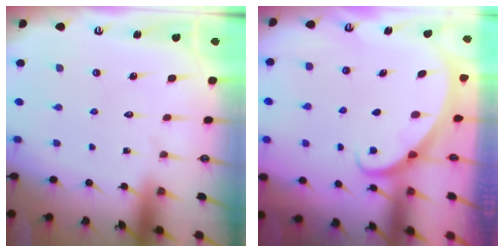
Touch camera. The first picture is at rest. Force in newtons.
{"total": 2.3, "press": 2.3, "slide": 0.1}